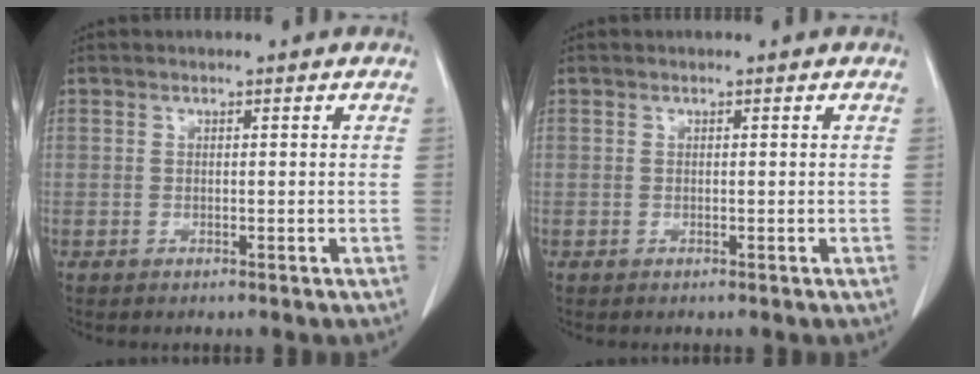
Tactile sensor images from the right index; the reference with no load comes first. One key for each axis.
{"total": 0.0}